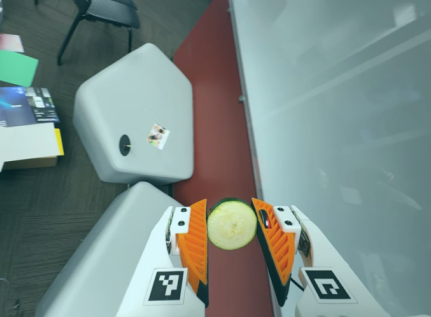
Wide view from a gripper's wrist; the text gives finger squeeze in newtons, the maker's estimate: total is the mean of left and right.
{"total": 9.3, "left": 9.8, "right": 8.8}